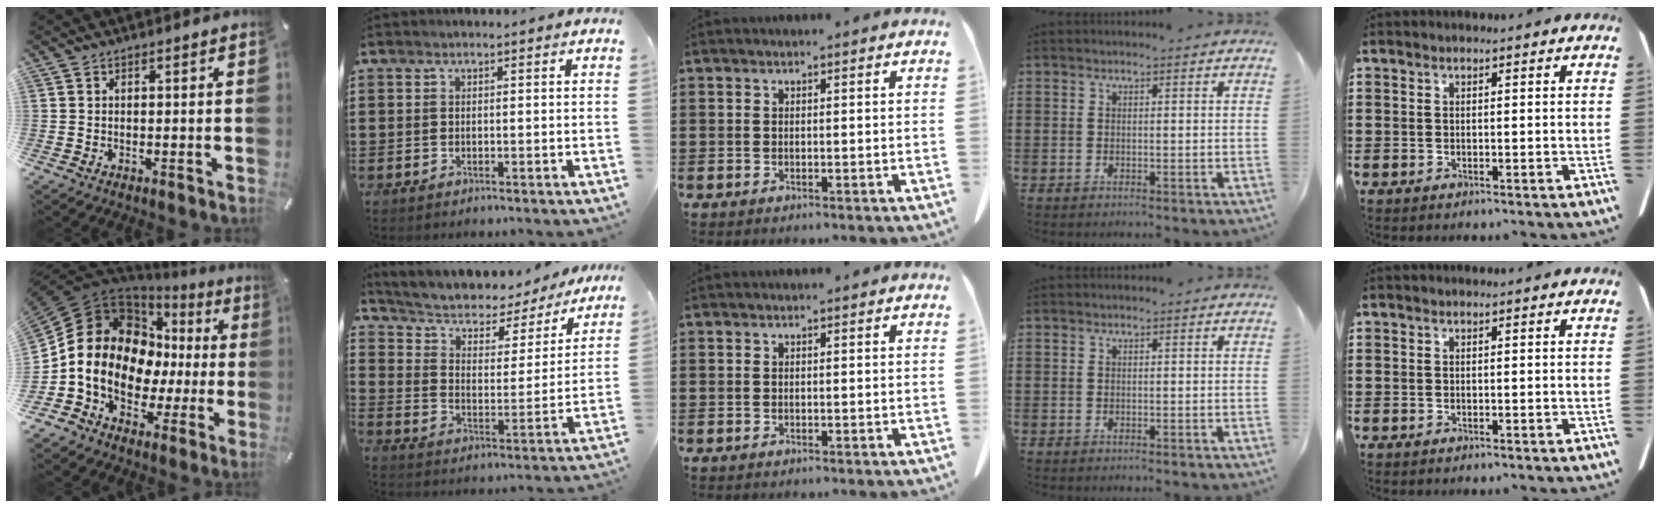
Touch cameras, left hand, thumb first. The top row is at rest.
{"thumb": {"total": 17.7, "force": [0.5, 15.0, 9.5], "torque": [-0.191, -0.021, 0.018]}, "index": {"total": 4.3, "force": [3.0, 2.3, 2.0], "torque": [-0.058, -0.022, 0.042]}}